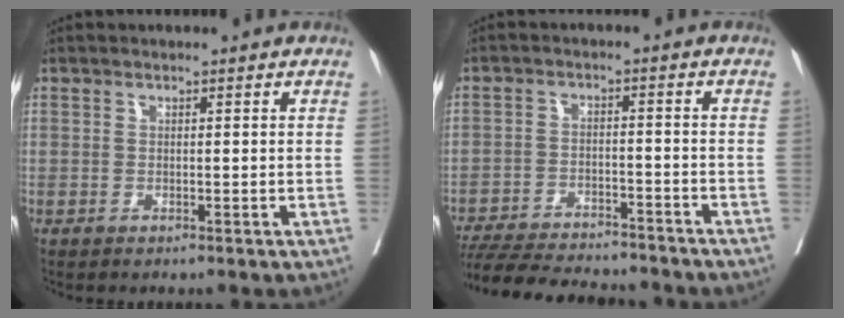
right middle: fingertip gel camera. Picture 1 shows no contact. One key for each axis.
{"total": 18.0, "fx": -16.3, "fy": 2.8, "fz": 6.9, "tx": -0.143, "ty": -0.024, "tz": -0.235}